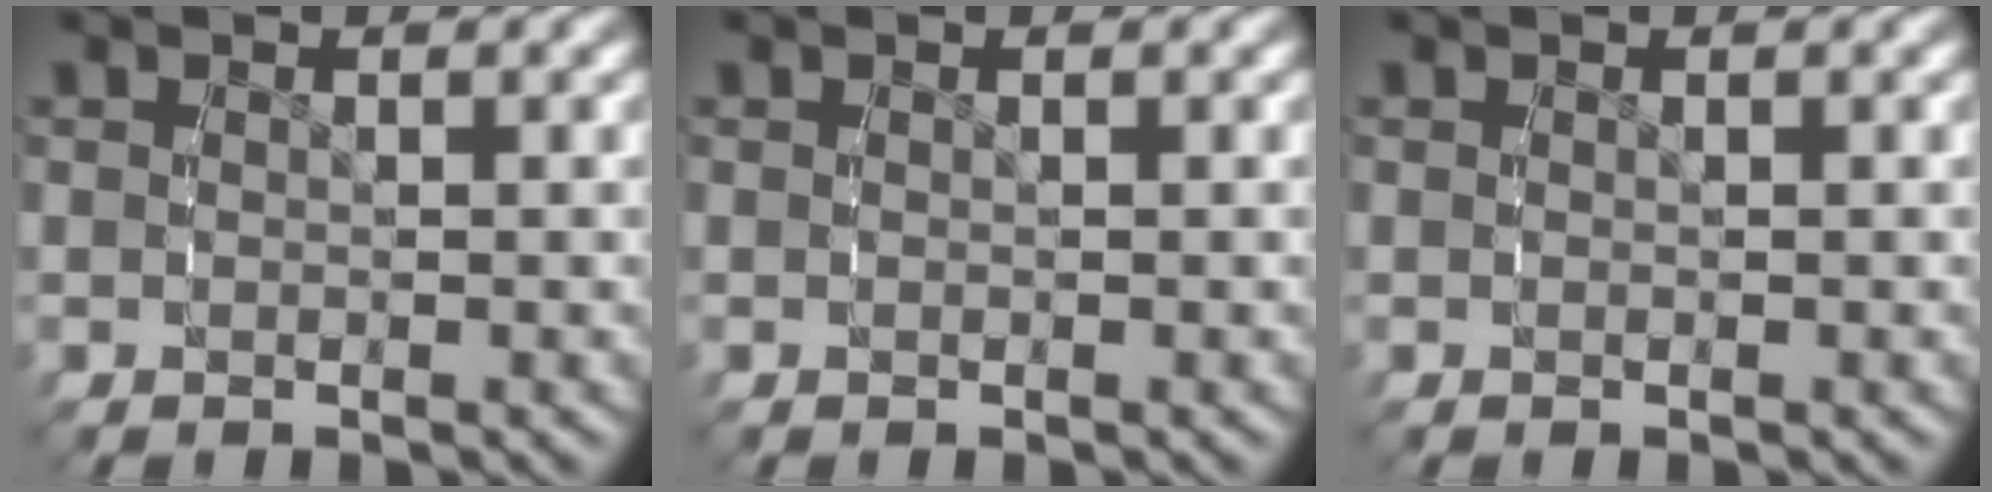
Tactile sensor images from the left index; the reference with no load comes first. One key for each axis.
{"total": 0.0}
{"total": 0.0}